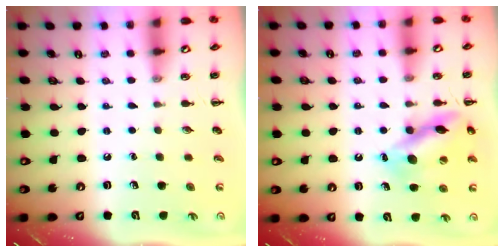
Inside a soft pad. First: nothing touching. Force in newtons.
{"total": 13.0, "press": 13.0, "slide": 1.2}